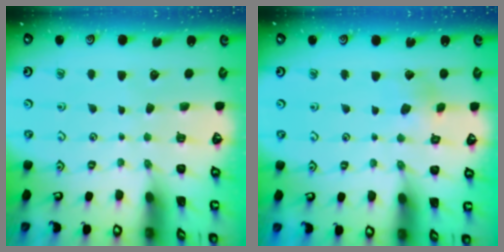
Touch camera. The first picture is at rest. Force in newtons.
{"total": 2.8, "press": 2.7, "slide": 0.8}